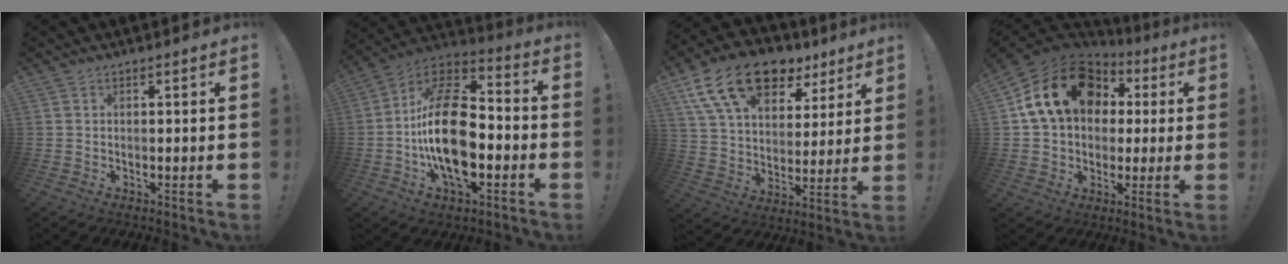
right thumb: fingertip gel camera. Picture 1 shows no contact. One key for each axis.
{"total": 23.1, "fx": -3.3, "fy": 12.7, "fz": 19.1, "tx": -0.352, "ty": 0.019, "tz": -0.055}
{"total": 19.4, "fx": 11.9, "fy": 11.2, "fz": 10.6, "tx": -0.171, "ty": -0.065, "tz": 0.216}
{"total": 21.5, "fx": 6.6, "fy": 15.4, "fz": 13.5, "tx": -0.221, "ty": -0.005, "tz": 0.128}